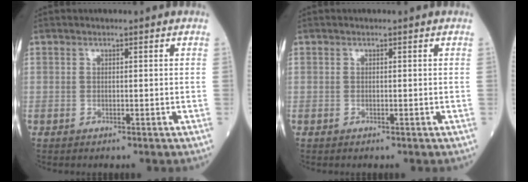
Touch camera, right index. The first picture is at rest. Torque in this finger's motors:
{"motor_torque": [0.05, 0.01, 0.01, -0.01]}